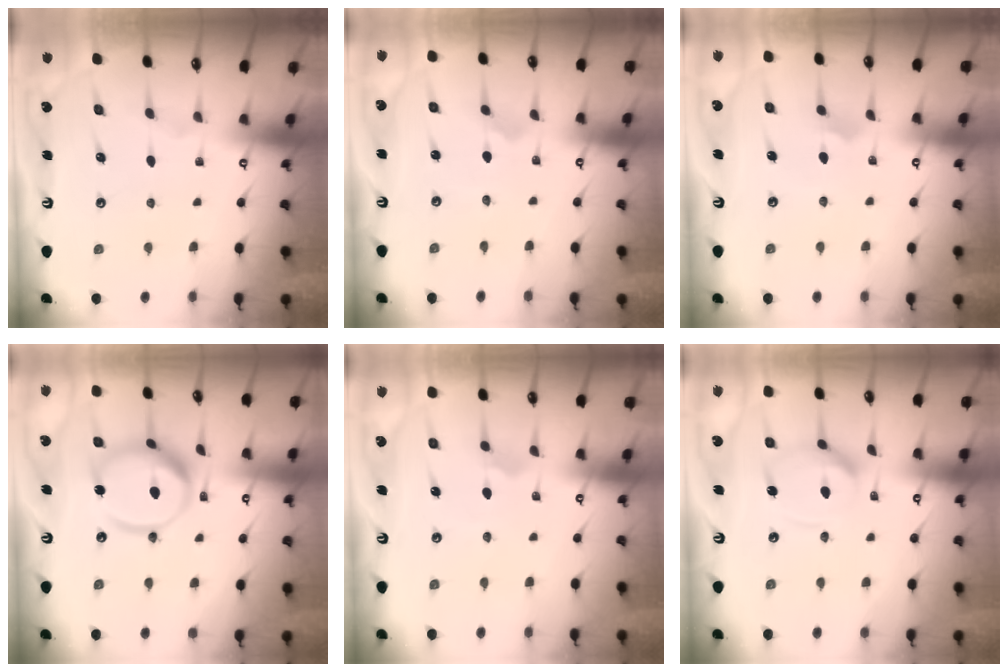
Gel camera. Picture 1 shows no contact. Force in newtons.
{"total": 0.0}
{"total": 5.7, "press": 5.7, "slide": 0.5}
{"total": 14.2, "press": 14.1, "slide": 1.5}
{"total": 3.1, "press": 3.1, "slide": 0.5}
{"total": 11.5, "press": 11.4, "slide": 1.1}